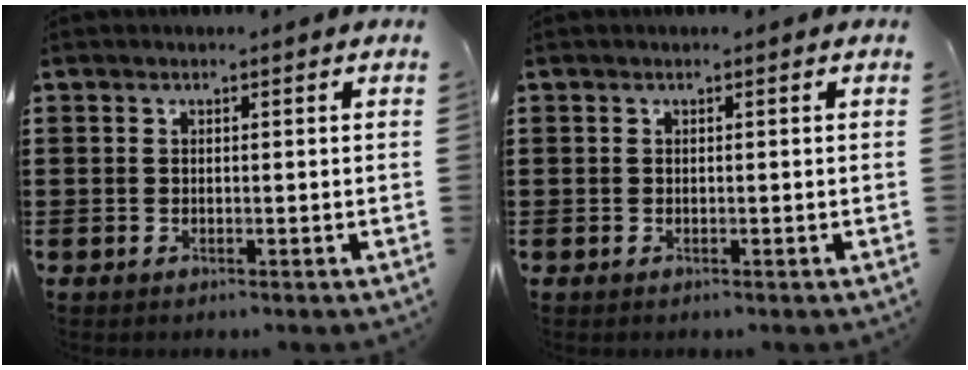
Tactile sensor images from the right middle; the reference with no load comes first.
{"total": 0.0}